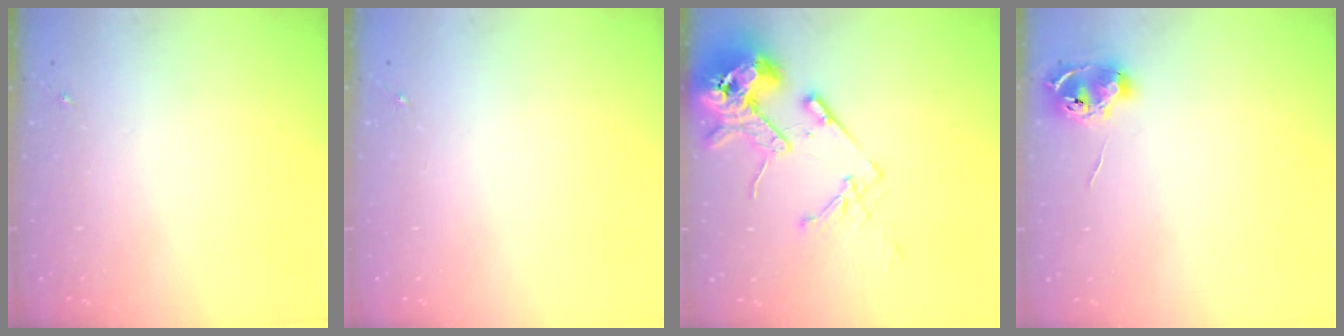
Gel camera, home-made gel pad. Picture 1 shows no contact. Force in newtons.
{"total": 0.0}
{"total": 16.3, "press": 16.1, "slide": 2.5}
{"total": 7.7, "press": 7.7, "slide": 0.7}